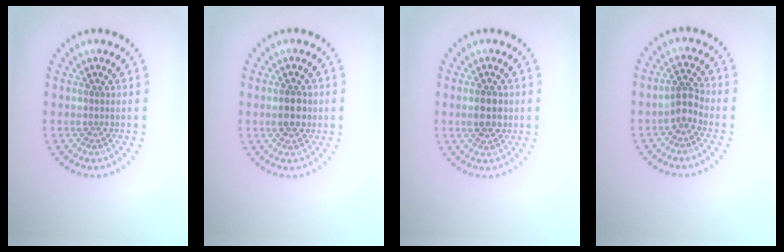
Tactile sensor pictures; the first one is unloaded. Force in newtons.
{"total": 2.9, "press": 2.9, "slide": 0.0}
{"total": 2.9, "press": 2.9, "slide": 0.1}
{"total": 2.1, "press": 1.7, "slide": 1.2}